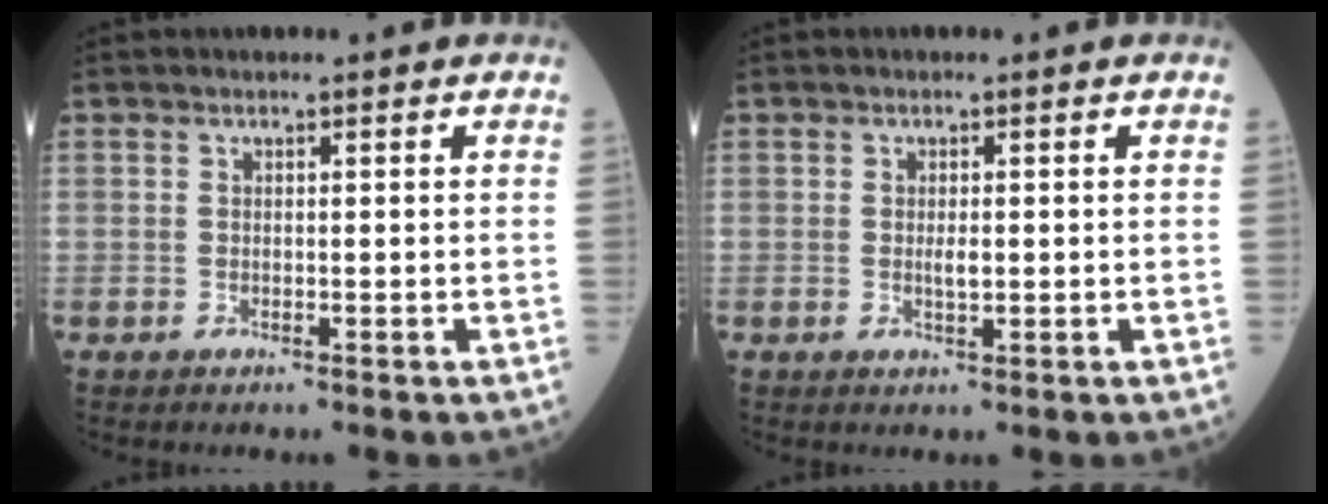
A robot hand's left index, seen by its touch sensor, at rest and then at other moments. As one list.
[{"total": 1.1, "force": [0.0, 0.4, 1.1], "torque": [-0.020, -0.006, 0.001]}]